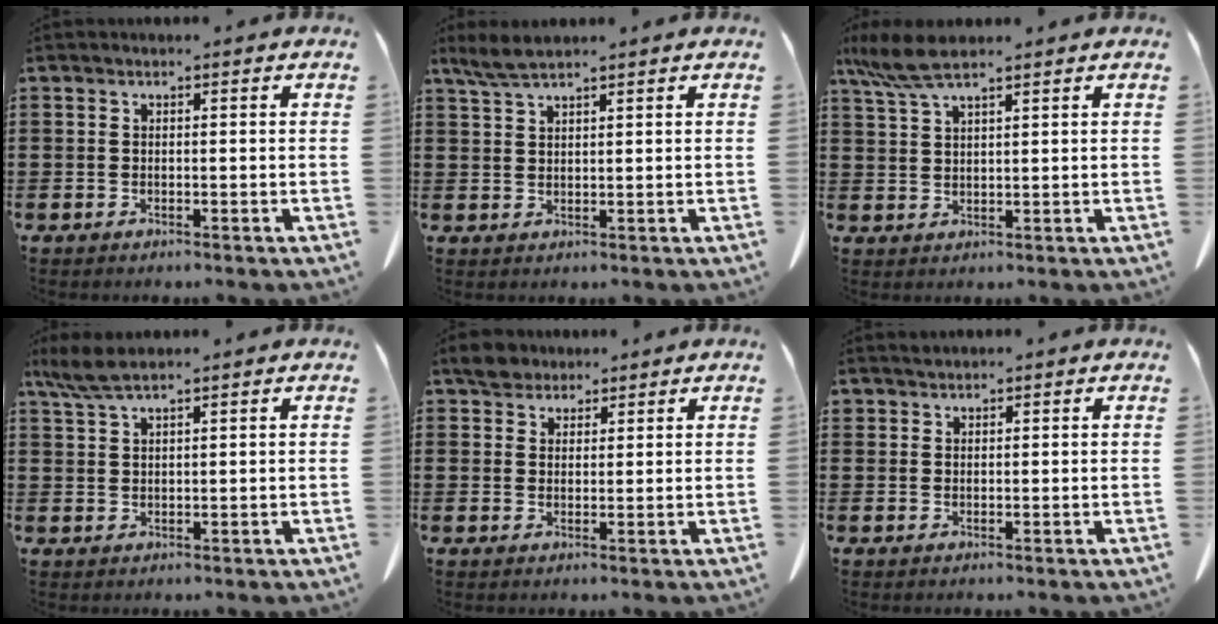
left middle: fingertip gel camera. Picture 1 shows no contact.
{"total": 3.2, "force": [2.5, 0.4, 2.0], "torque": [-0.046, 0.001, 0.048]}
{"total": 5.9, "force": [4.2, 1.0, 3.9], "torque": [-0.093, -0.005, 0.077]}
{"total": 4.1, "force": [3.1, 0.5, 2.7], "torque": [-0.060, -0.001, 0.058]}
{"total": 3.6, "force": [3.1, 1.6, 0.8], "torque": [-0.019, 0.001, 0.060]}
{"total": 0.9, "force": [0.9, 0.2, 0.0], "torque": [-0.002, -0.001, 0.019]}